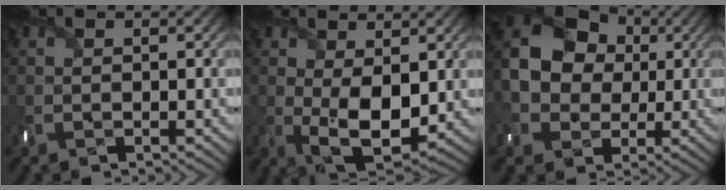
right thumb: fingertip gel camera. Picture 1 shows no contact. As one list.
[{"total": 7.9, "force": [-0.1, 4.3, 6.6], "torque": [-0.133, -0.018, 0.004]}, {"total": 13.8, "force": [1.0, 11.5, 7.6], "torque": [-0.192, 0.013, 0.003]}]